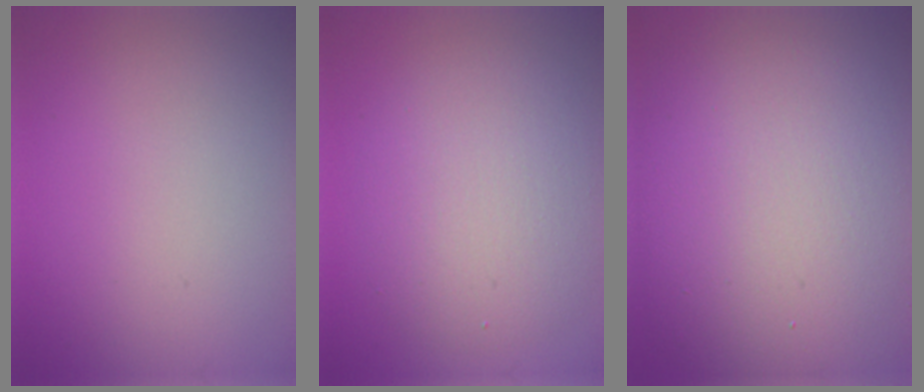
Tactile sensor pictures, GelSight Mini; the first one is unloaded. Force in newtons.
{"total": 5.1, "press": 5.1, "slide": 0.6}
{"total": 16.8, "press": 16.7, "slide": 0.9}